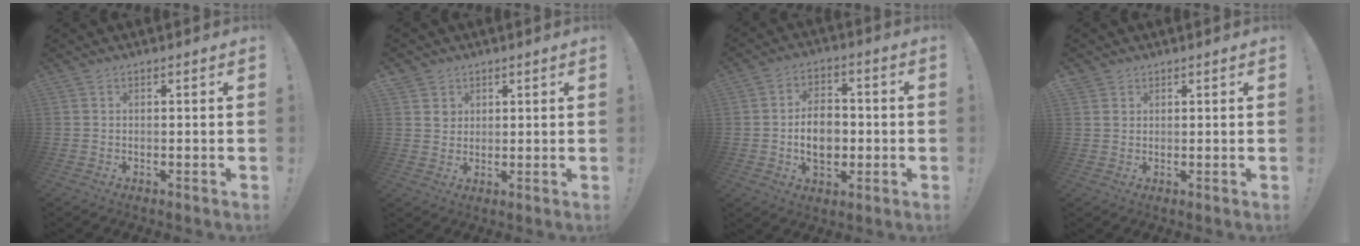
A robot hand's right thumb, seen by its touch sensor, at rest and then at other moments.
{"total": 5.5, "force": [2.6, 4.8, 0.6], "torque": [-0.001, -0.025, 0.049]}
{"total": 11.7, "force": [-1.3, 8.2, 8.2], "torque": [-0.140, 0.009, -0.022]}
{"total": 2.1, "force": [1.4, 1.6, 0.3], "torque": [0.006, -0.012, 0.024]}